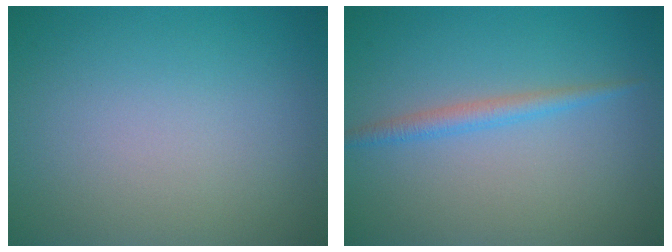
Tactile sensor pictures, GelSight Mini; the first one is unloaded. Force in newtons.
{"total": 1.7, "press": 1.7, "slide": 0.1}